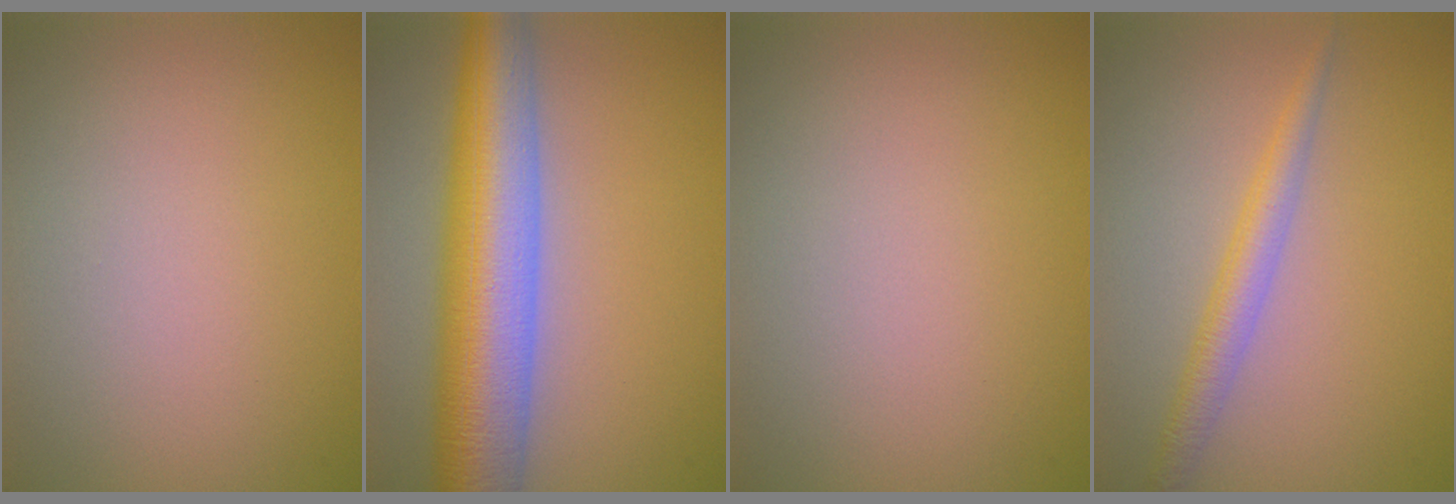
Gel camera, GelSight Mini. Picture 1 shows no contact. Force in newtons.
{"total": 10.5, "press": 10.5, "slide": 0.4}
{"total": 0.0}
{"total": 2.4, "press": 2.4, "slide": 0.0}